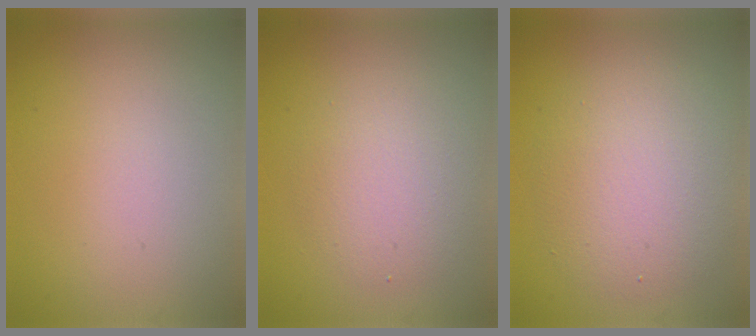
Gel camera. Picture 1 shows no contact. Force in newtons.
{"total": 3.3, "press": 3.3, "slide": 0.1}
{"total": 5.3, "press": 5.3, "slide": 0.6}